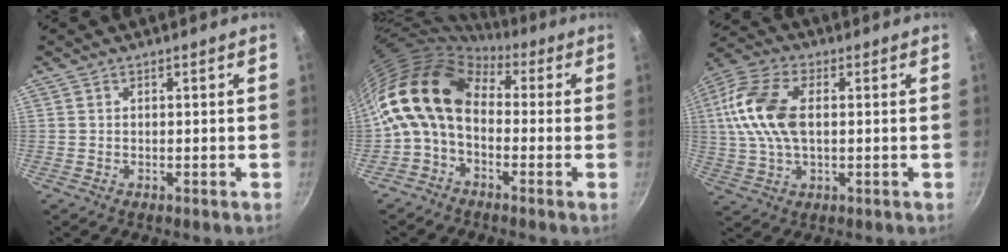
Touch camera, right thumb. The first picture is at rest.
{"total": 14.0, "force": [0.1, 9.6, 10.1], "torque": [-0.175, 0.031, -0.023]}
{"total": 14.0, "force": [1.7, 7.9, 11.4], "torque": [-0.224, 0.017, 0.019]}